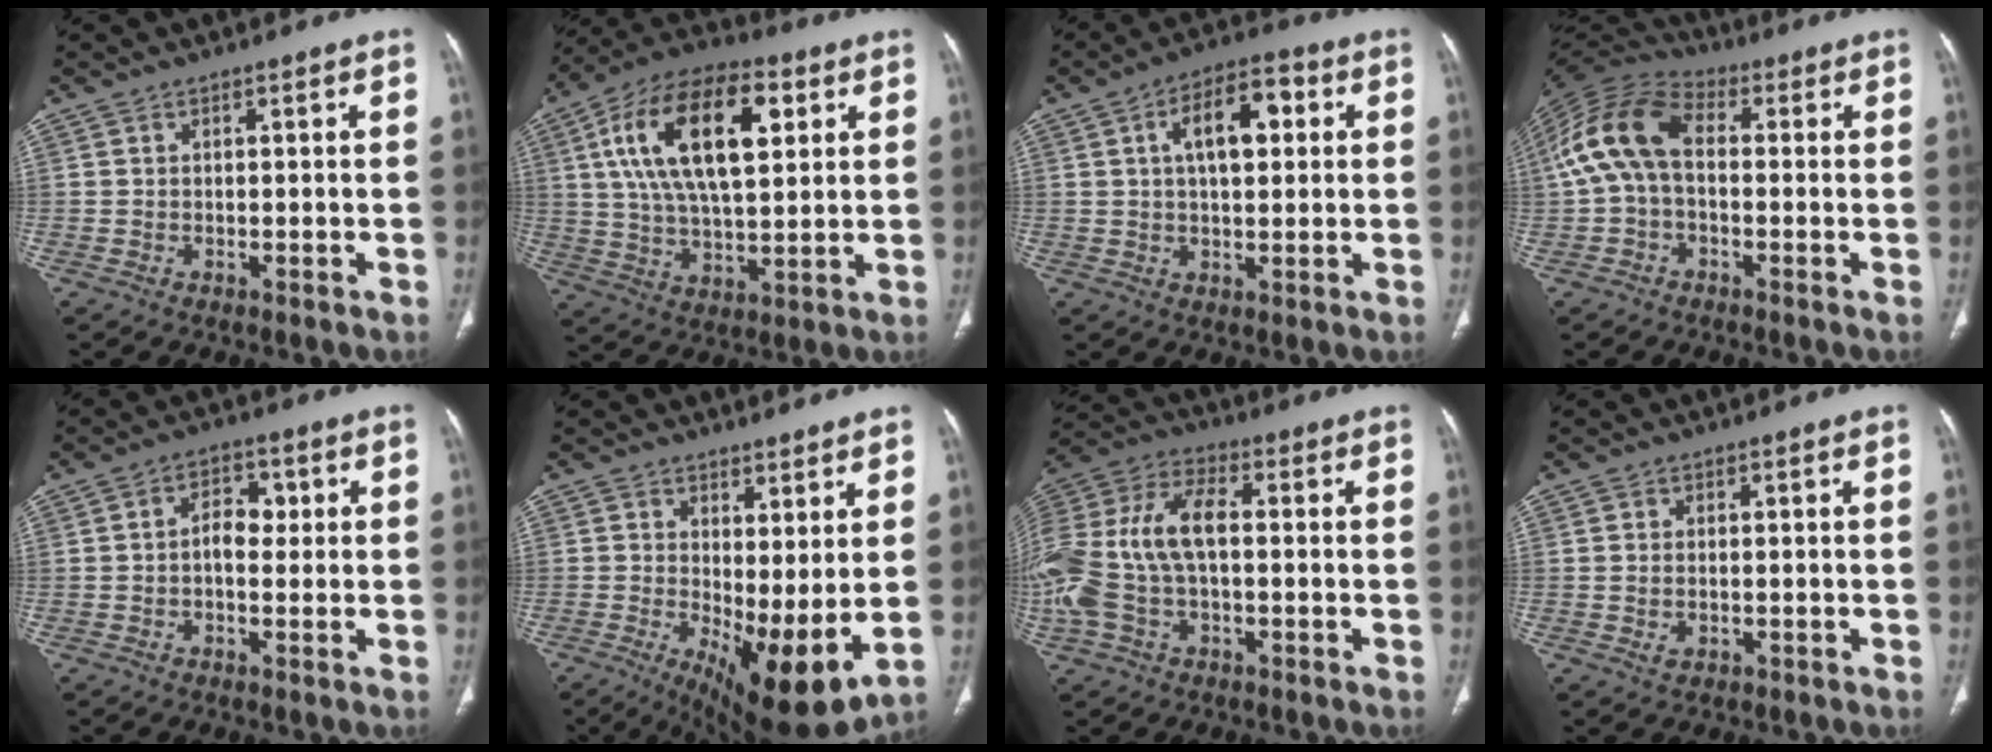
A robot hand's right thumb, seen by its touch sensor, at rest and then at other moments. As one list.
[{"total": 21.4, "force": [6.4, 10.3, 17.6], "torque": [-0.302, 0.002, 0.106]}, {"total": 10.5, "force": [2.5, 5.2, 8.7], "torque": [-0.127, 0.018, 0.033]}, {"total": 12.6, "force": [0.5, 7.6, 10.1], "torque": [-0.202, 0.035, -0.003]}, {"total": 4.8, "force": [0.1, 3.2, 3.6], "torque": [-0.039, 0.013, -0.004]}, {"total": 12.1, "force": [0.0, 4.5, 11.2], "torque": [-0.177, -0.025, 0.017]}, {"total": 19.1, "force": [-0.6, 10.9, 15.7], "torque": [-0.375, 0.032, -0.011]}, {"total": 1.8, "force": [-0.3, 1.1, 1.3], "torque": [-0.028, 0.001, -0.001]}]